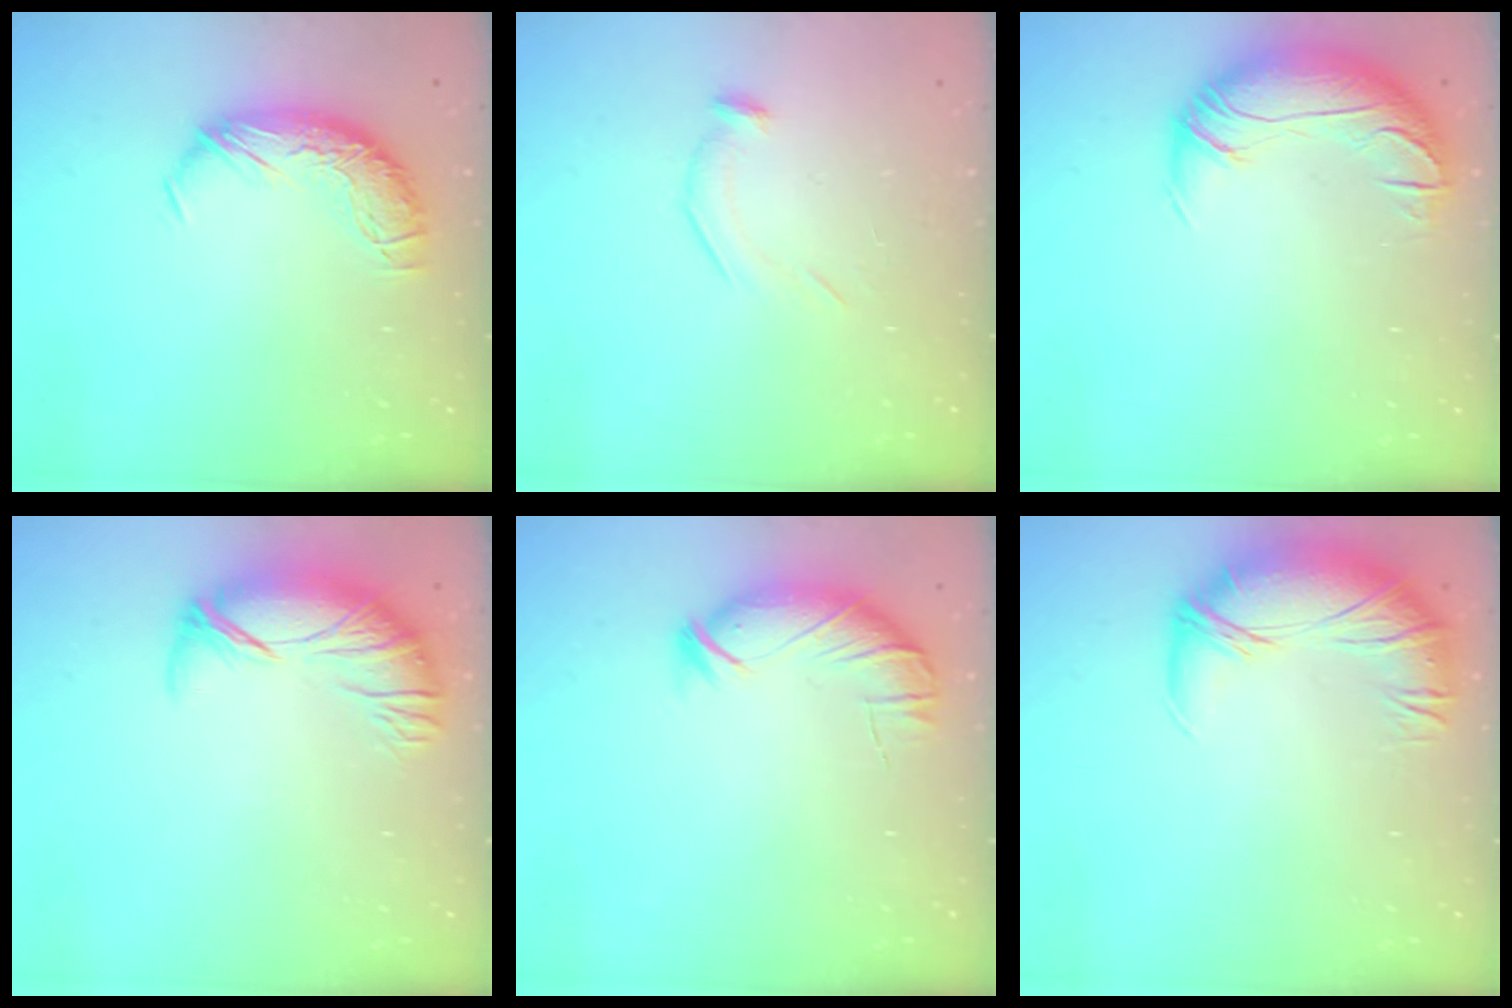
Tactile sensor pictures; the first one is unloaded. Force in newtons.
{"total": 6.0, "press": 5.9, "slide": 1.3}
{"total": 3.0, "press": 1.9, "slide": 2.3}
{"total": 2.7, "press": 1.5, "slide": 2.3}
{"total": 4.1, "press": 3.9, "slide": 1.1}
{"total": 2.8, "press": 1.4, "slide": 2.5}